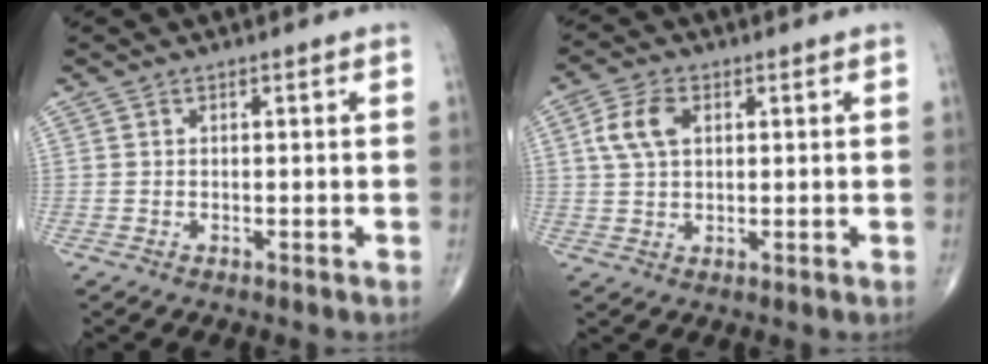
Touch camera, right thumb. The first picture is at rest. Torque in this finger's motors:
{"motor_torque": [-0.23, 0.38, 0.62, 0.20, 0.05]}